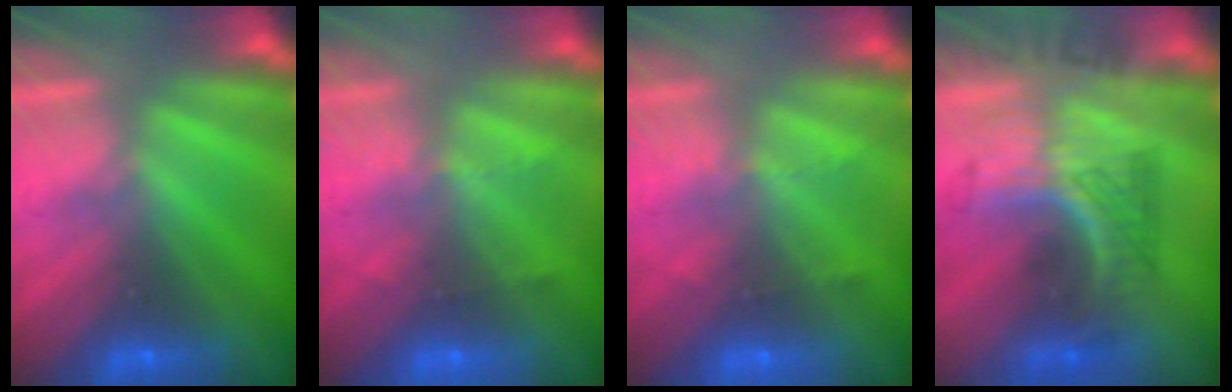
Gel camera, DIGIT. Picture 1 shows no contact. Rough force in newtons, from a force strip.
{"total": 2.2}
{"total": 2.2}
{"total": 2.9}